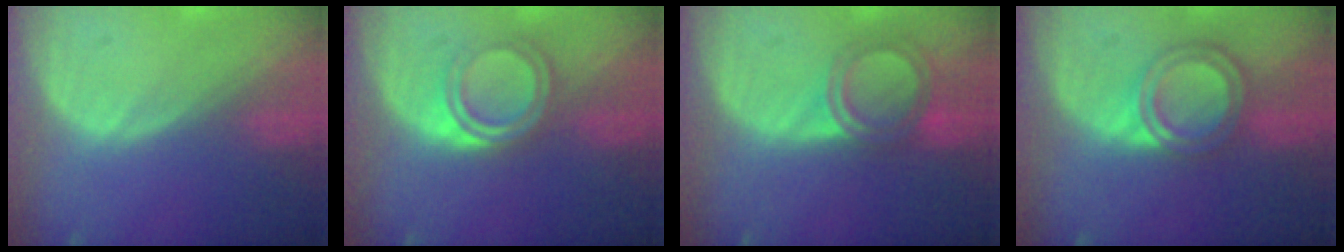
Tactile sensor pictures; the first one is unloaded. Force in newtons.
{"total": 4.7, "press": 4.6, "slide": 0.9}
{"total": 6.0, "press": 5.4, "slide": 2.6}
{"total": 6.1, "press": 5.5, "slide": 2.8}